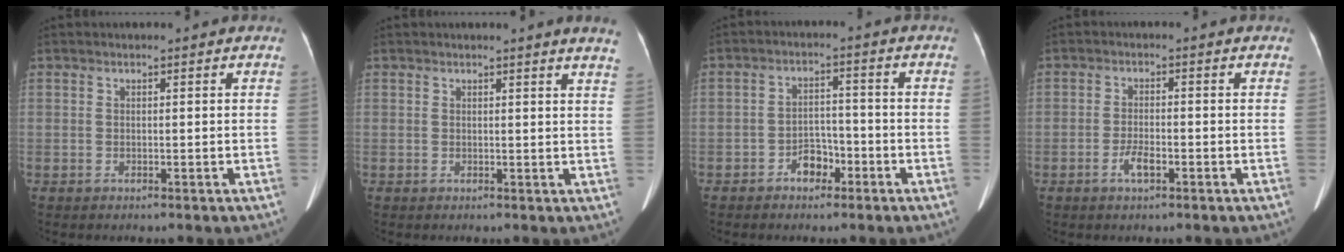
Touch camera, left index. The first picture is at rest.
{"total": 4.6, "force": [4.1, -0.5, 1.9], "torque": [-0.022, -0.016, 0.022]}
{"total": 4.0, "force": [-2.4, 2.4, 2.0], "torque": [-0.033, 0.012, -0.039]}
{"total": 2.8, "force": [-1.5, 0.8, 2.2], "torque": [-0.046, 0.000, -0.027]}